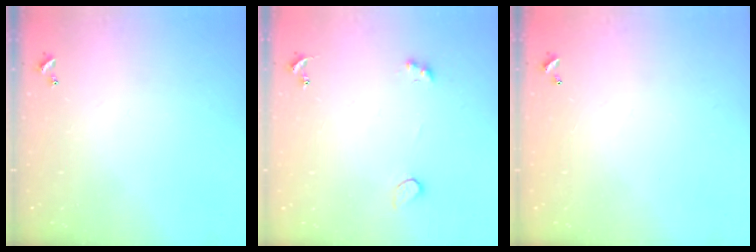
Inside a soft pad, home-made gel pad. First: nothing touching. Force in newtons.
{"total": 2.1, "press": 1.9, "slide": 1.0}
{"total": 2.8, "press": 2.8, "slide": 0.1}